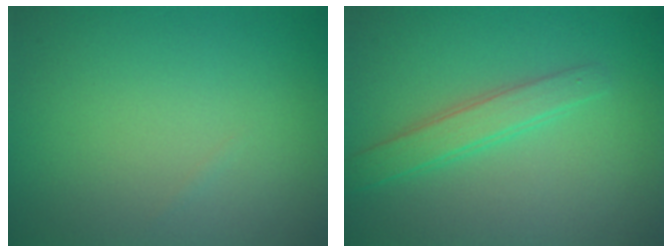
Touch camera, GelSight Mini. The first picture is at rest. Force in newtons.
{"total": 2.4, "press": 2.4, "slide": 0.1}